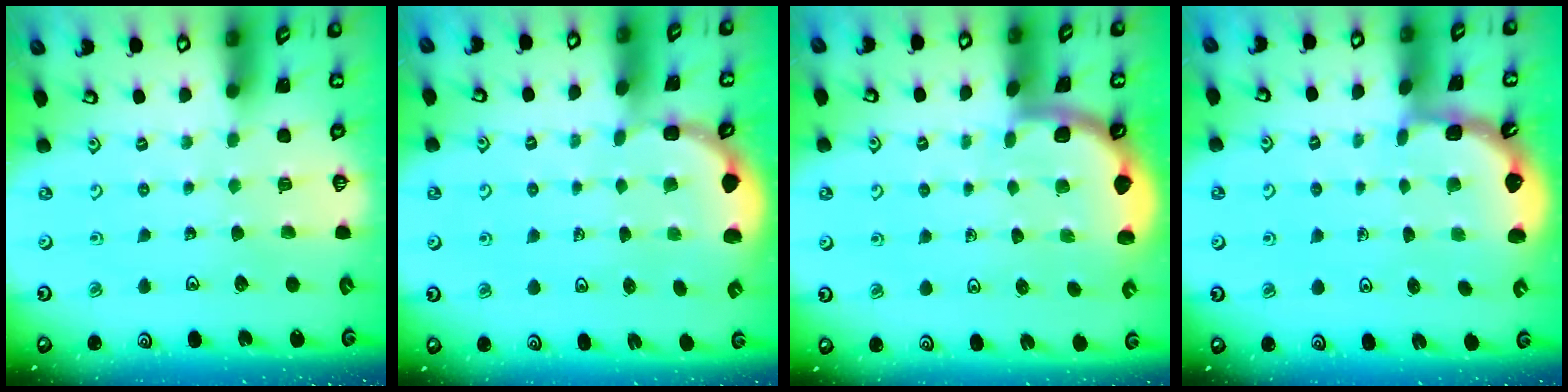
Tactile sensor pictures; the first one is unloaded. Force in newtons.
{"total": 1.8, "press": 1.7, "slide": 0.7}
{"total": 1.7, "press": 1.7, "slide": 0.1}
{"total": 2.0, "press": 2.0, "slide": 0.2}